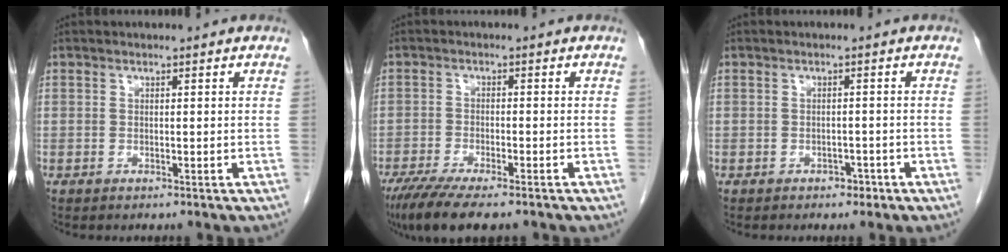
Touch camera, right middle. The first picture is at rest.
{"total": 9.8, "force": [-7.6, 1.8, 5.9], "torque": [-0.094, -0.020, -0.123]}
{"total": 1.5, "force": [-1.0, 0.9, 0.7], "torque": [-0.010, 0.003, -0.012]}